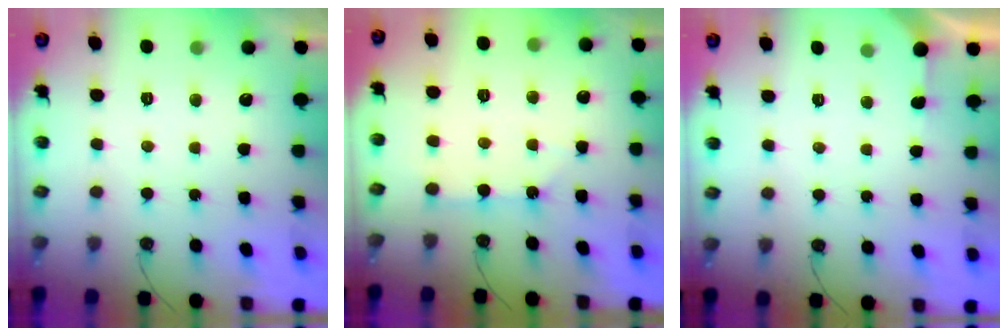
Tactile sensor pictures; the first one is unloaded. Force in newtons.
{"total": 2.5, "press": 2.5, "slide": 0.3}
{"total": 2.4, "press": 2.4, "slide": 0.4}